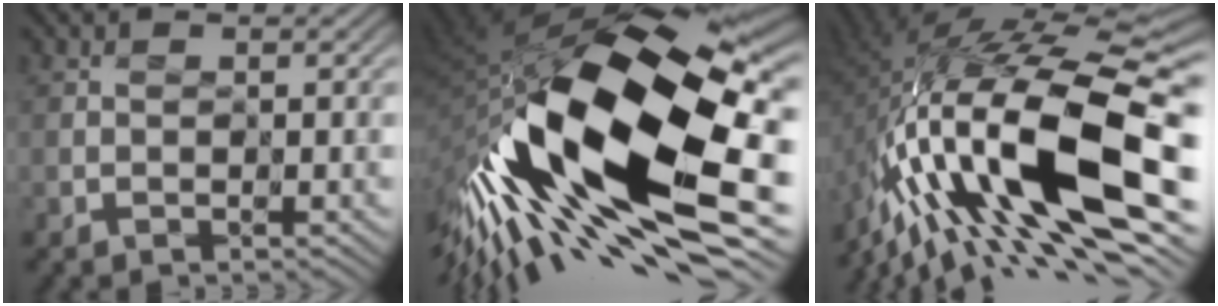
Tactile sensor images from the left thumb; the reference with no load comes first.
{"total": 20.5, "force": [-3.8, 8.3, 18.4], "torque": [-0.373, -0.042, -0.068]}
{"total": 18.0, "force": [-5.7, 6.8, 15.7], "torque": [-0.291, 0.023, -0.118]}